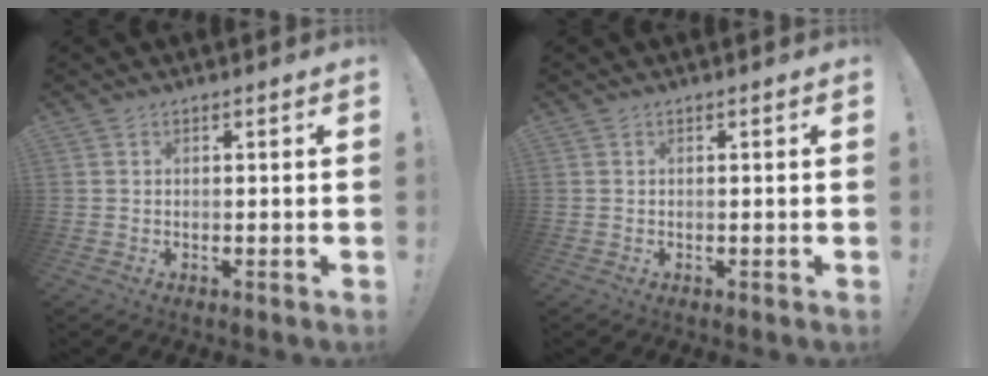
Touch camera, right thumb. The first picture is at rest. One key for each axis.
{"total": 0.0}